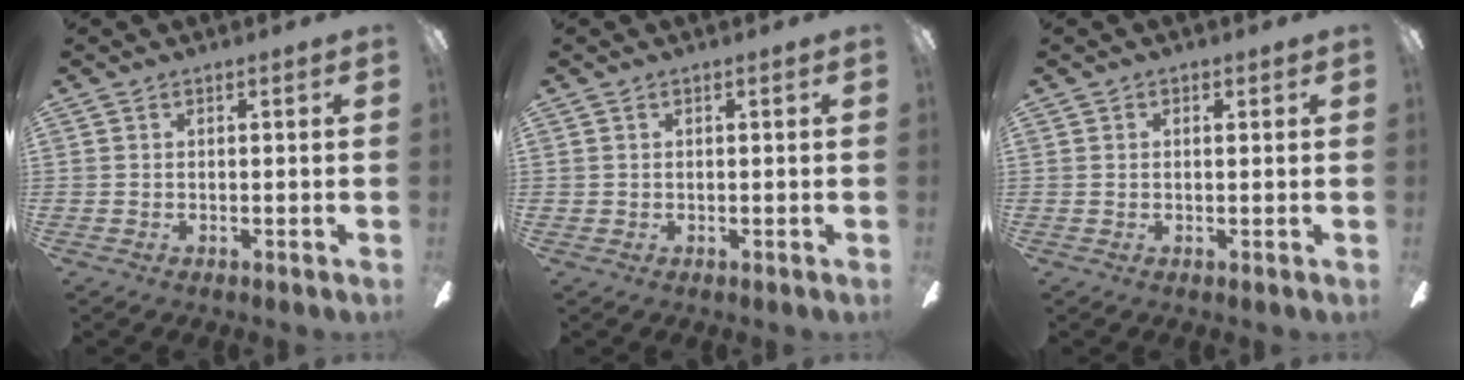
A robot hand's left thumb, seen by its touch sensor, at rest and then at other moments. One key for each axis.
{"total": 0.6, "fx": 0.2, "fy": 0.6, "fz": 0.1, "tx": -0.003, "ty": 0.004, "tz": 0.003}
{"total": 1.1, "fx": 0.5, "fy": 0.7, "fz": 0.7, "tx": 0.001, "ty": -0.002, "tz": 0.004}